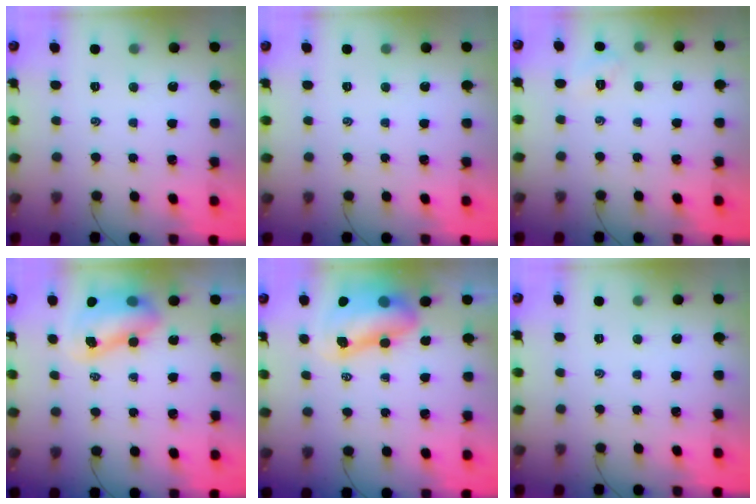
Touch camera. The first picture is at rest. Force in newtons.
{"total": 0.0}
{"total": 2.8, "press": 2.7, "slide": 0.8}
{"total": 8.2, "press": 8.0, "slide": 2.0}
{"total": 10.4, "press": 10.0, "slide": 2.8}
{"total": 0.0}